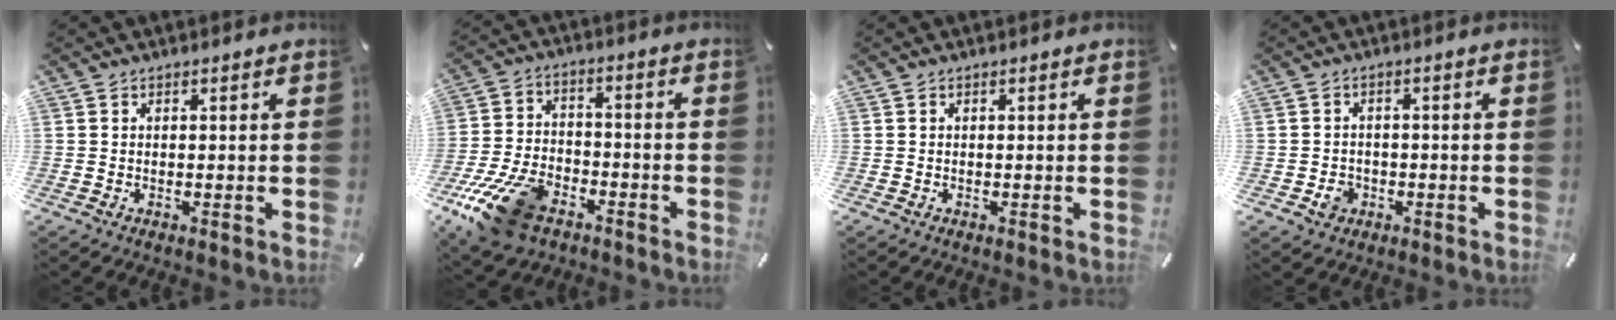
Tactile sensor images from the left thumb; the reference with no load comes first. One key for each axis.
{"total": 15.4, "fx": -9.1, "fy": 8.6, "fz": 8.9, "tx": -0.173, "ty": 0.051, "tz": -0.155}
{"total": 0.0}
{"total": 3.8, "fx": -1.3, "fy": 3.2, "fz": 1.3, "tx": -0.028, "ty": 0.003, "tz": -0.025}